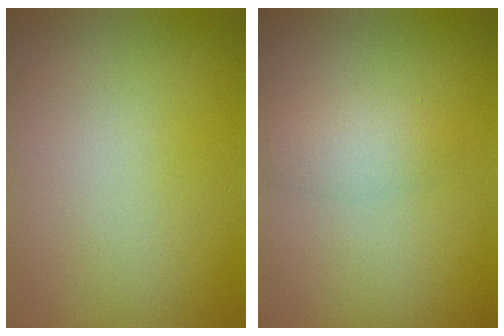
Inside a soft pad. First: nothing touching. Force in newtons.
{"total": 1.7, "press": 1.7, "slide": 0.1}